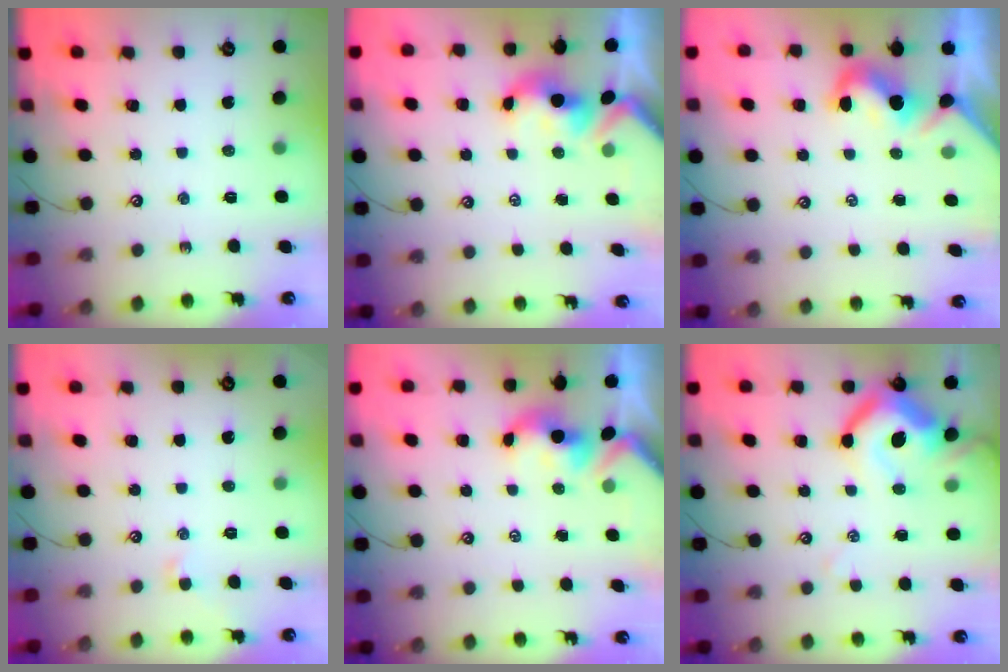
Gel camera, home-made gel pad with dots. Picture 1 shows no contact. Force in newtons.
{"total": 1.5, "press": 1.3, "slide": 0.7}
{"total": 1.9, "press": 1.8, "slide": 0.6}
{"total": 0.0}
{"total": 1.1, "press": 0.8, "slide": 0.7}
{"total": 11.9, "press": 11.7, "slide": 1.9}